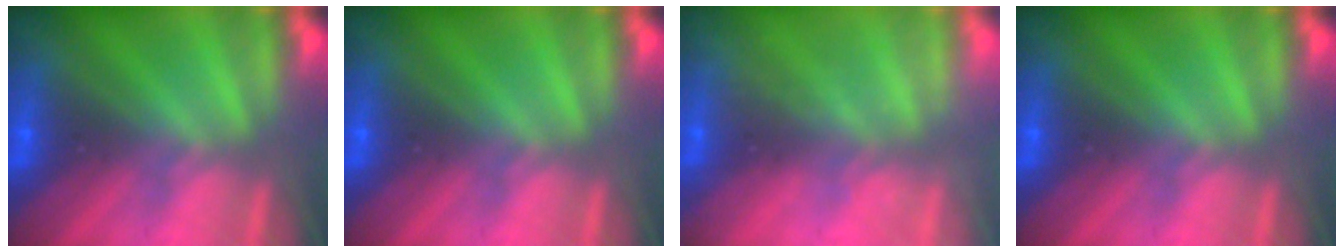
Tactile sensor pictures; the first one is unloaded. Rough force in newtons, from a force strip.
{"total": 0.0}
{"total": 2.0}
{"total": 0.0}